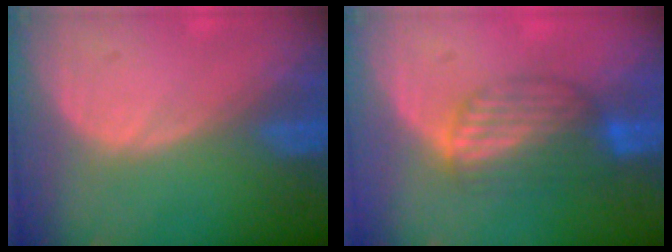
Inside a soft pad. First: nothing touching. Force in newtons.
{"total": 6.6, "press": 6.3, "slide": 2.0}